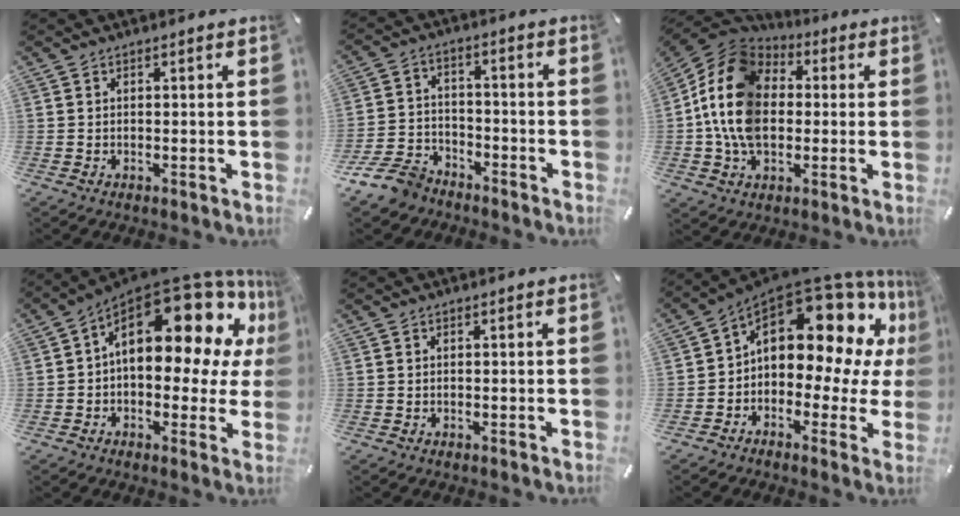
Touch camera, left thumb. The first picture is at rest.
{"total": 10.2, "force": [-8.1, 5.3, 3.4], "torque": [-0.070, 0.046, -0.153]}
{"total": 15.9, "force": [-1.3, 12.2, 10.0], "torque": [-0.229, 0.020, -0.028]}
{"total": 22.4, "force": [8.7, 11.0, 17.4], "torque": [-0.251, -0.065, 0.148]}
{"total": 0.0}
{"total": 17.5, "force": [7.3, 9.7, 12.6], "torque": [-0.186, -0.062, 0.118]}